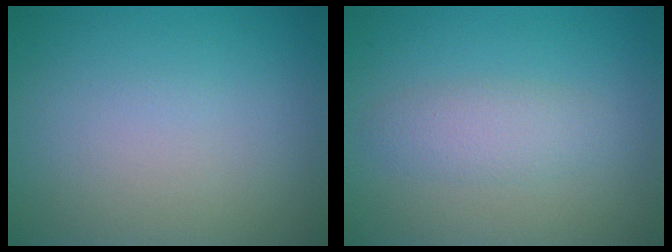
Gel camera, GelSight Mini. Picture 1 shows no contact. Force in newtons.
{"total": 2.3, "press": 2.3, "slide": 0.0}